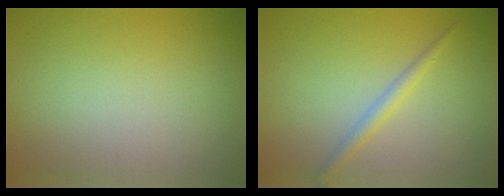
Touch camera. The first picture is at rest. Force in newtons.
{"total": 1.6, "press": 1.6, "slide": 0.0}